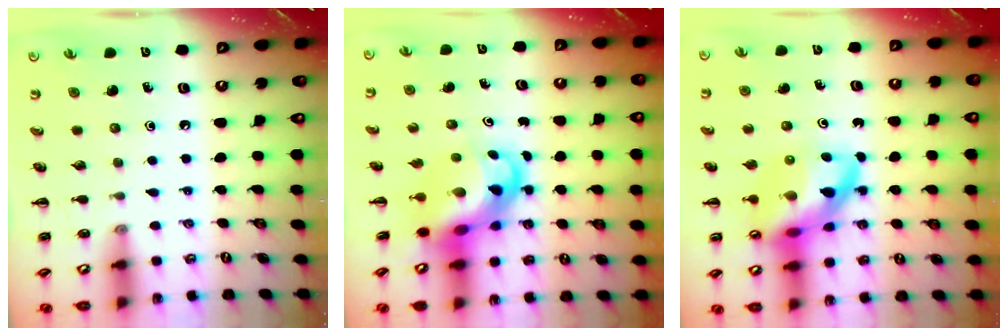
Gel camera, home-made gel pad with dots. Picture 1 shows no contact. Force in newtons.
{"total": 7.5, "press": 7.2, "slide": 2.1}
{"total": 16.7, "press": 16.3, "slide": 3.8}